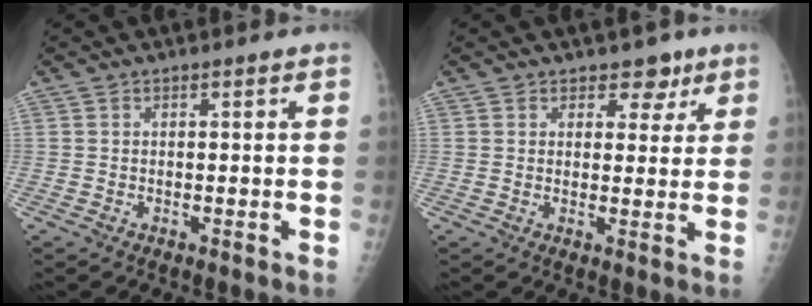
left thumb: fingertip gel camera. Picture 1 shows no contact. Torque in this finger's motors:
{"motor_torque": [-0.56, 0.07, -0.34, 0.29, -0.19]}